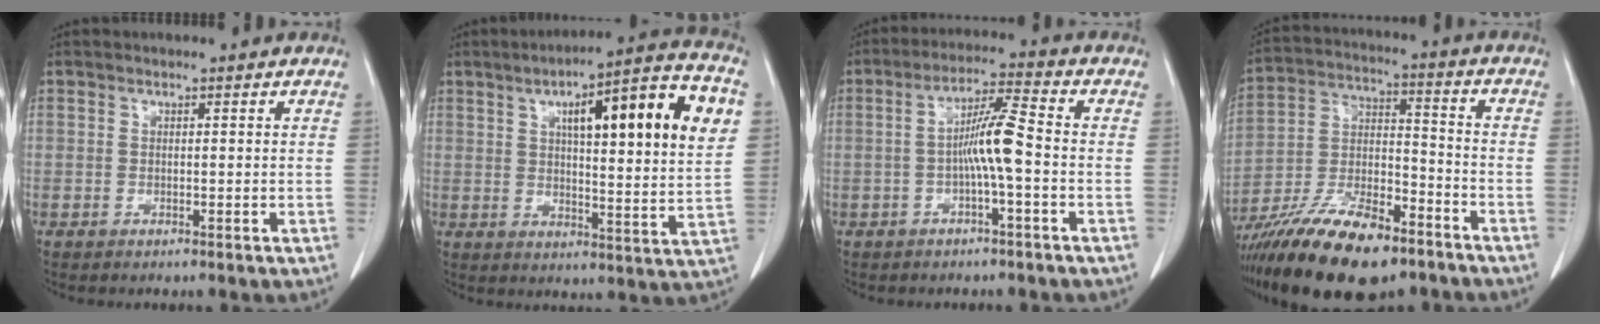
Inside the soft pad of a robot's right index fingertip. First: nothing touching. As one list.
[{"total": 19.5, "force": [6.4, 2.6, 18.2], "torque": [-0.255, 0.025, 0.085]}, {"total": 6.8, "force": [-1.2, -0.1, 6.7], "torque": [-0.124, 0.013, -0.024]}, {"total": 19.5, "force": [-14.0, 5.8, 12.4], "torque": [-0.239, -0.009, -0.247]}]